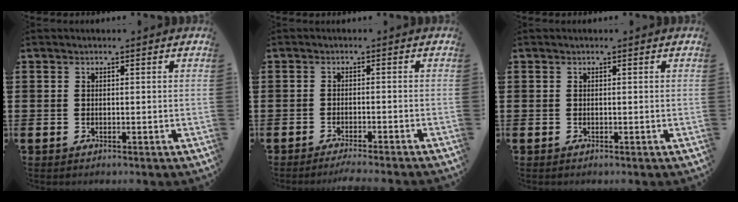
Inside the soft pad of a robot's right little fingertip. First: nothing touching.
{"total": 1.6, "force": [-1.5, -0.2, 0.6], "torque": [-0.007, 0.001, -0.029]}
{"total": 0.0}